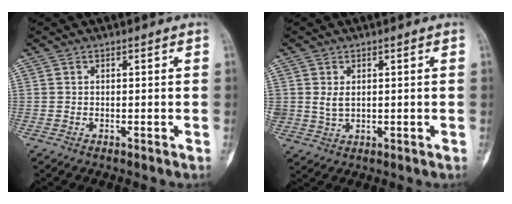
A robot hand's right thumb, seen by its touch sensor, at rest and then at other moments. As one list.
[{"total": 2.8, "force": [0.7, 2.0, 1.9], "torque": [-0.030, -0.007, 0.021]}]